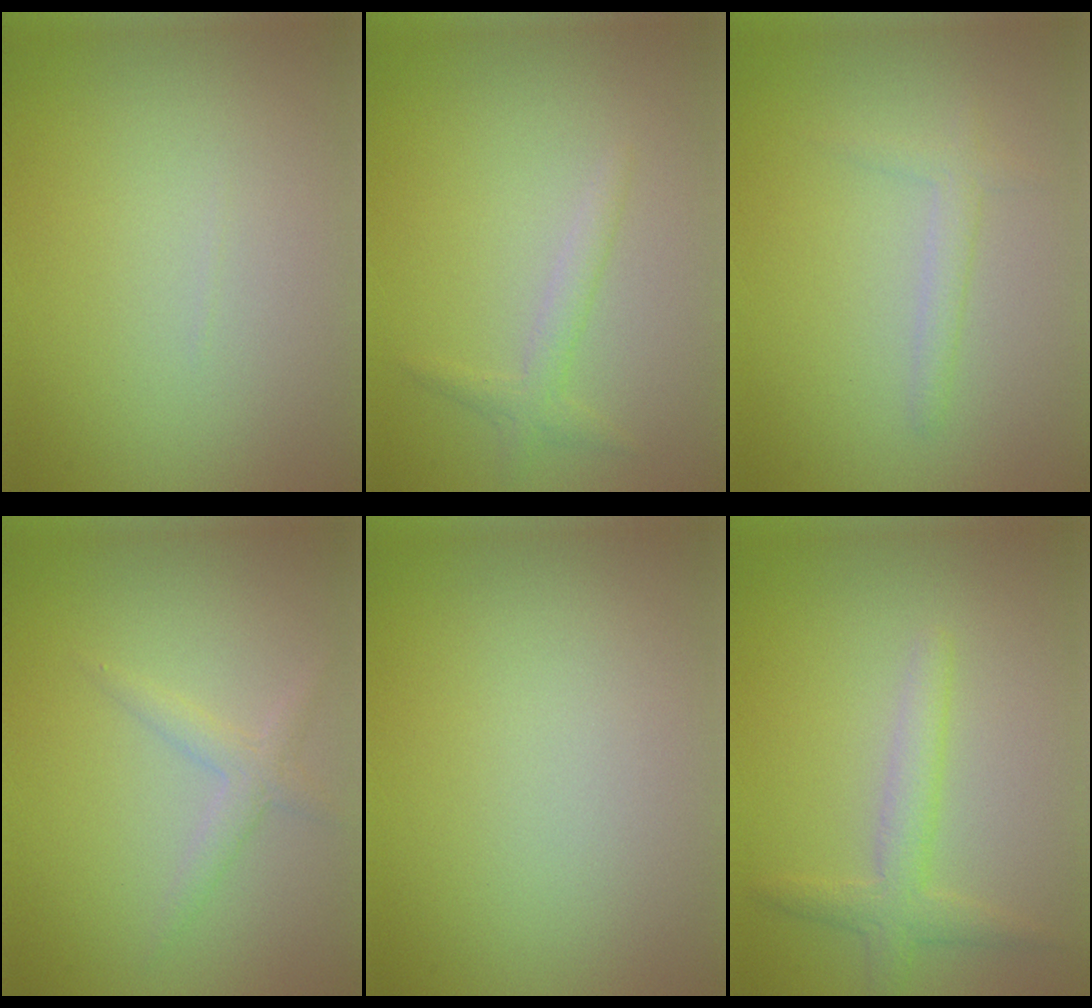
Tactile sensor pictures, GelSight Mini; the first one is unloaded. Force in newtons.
{"total": 1.6, "press": 1.6, "slide": 0.1}
{"total": 1.5, "press": 1.5, "slide": 0.1}
{"total": 1.7, "press": 1.7, "slide": 0.1}
{"total": 0.0}
{"total": 2.3, "press": 2.3, "slide": 0.0}